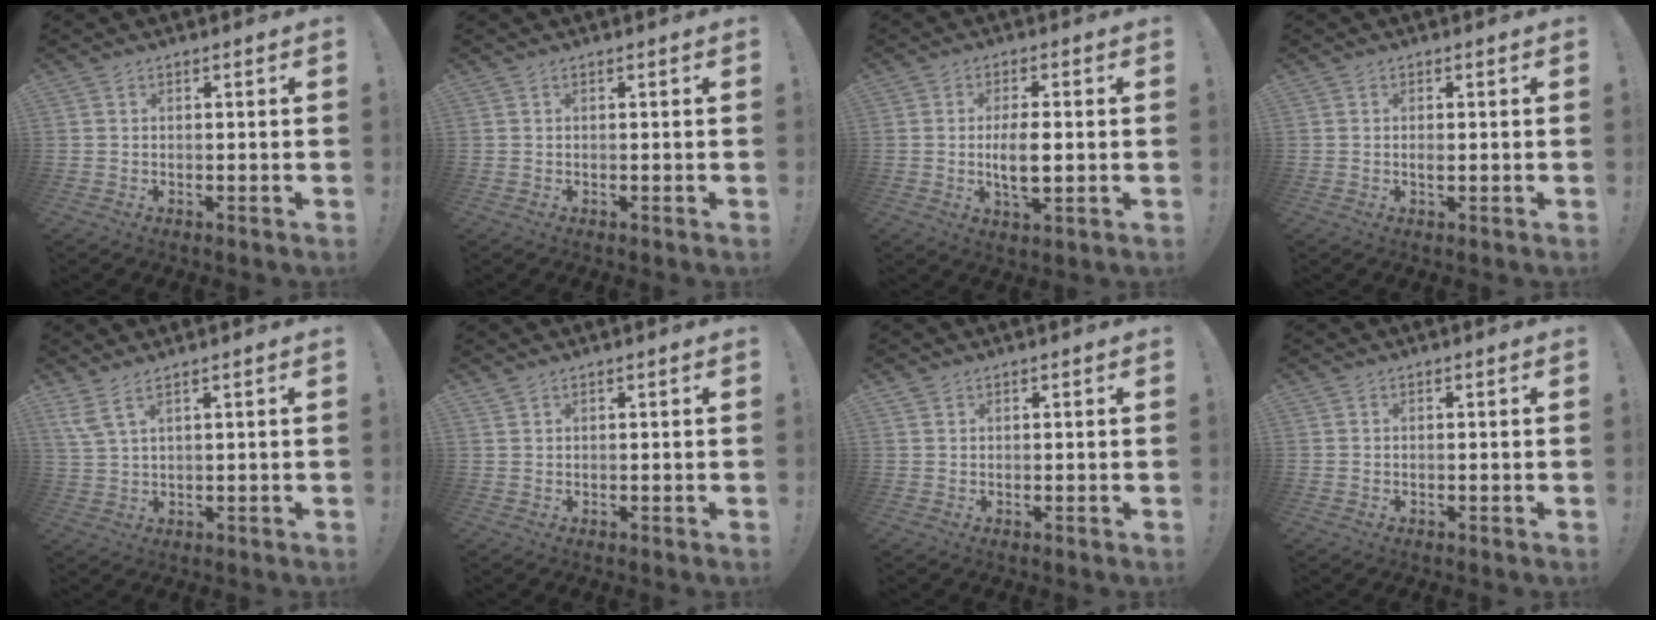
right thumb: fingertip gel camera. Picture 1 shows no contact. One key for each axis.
{"total": 0.0}
{"total": 7.2, "fx": -0.5, "fy": 2.8, "fz": 6.6, "tx": -0.112, "ty": -0.011, "tz": -0.015}
{"total": 0.9, "fx": -0.2, "fy": 0.3, "fz": 0.8, "tx": -0.009, "ty": -0.002, "tz": -0.006}
{"total": 4.4, "fx": 3.0, "fy": 0.5, "fz": 3.2, "tx": -0.068, "ty": -0.012, "tz": 0.056}
{"total": 1.0, "fx": 0.6, "fy": 0.3, "fz": 0.7, "tx": -0.015, "ty": 0.001, "tz": 0.012}
{"total": 0.9, "fx": 0.7, "fy": 0.5, "fz": 0.1, "tx": 0.005, "ty": -0.004, "tz": 0.012}
{"total": 0.0}